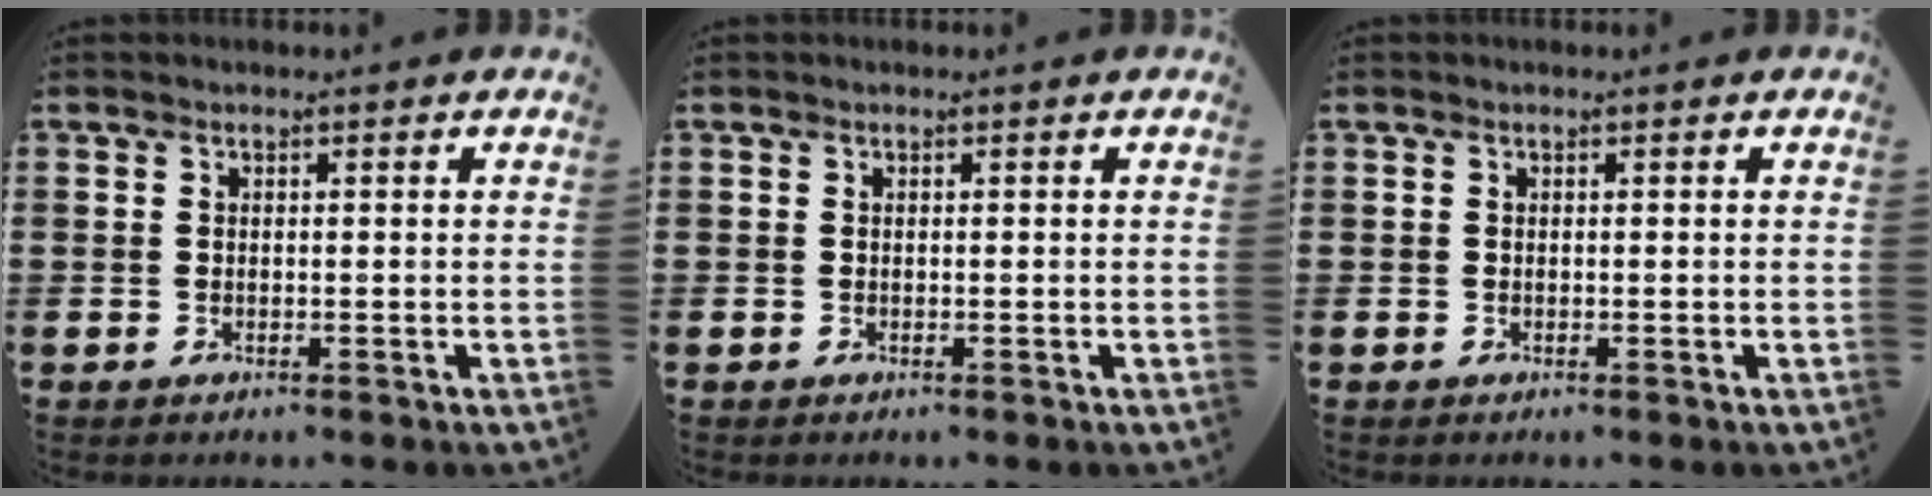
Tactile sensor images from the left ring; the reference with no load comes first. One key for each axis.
{"total": 0.0}
{"total": 0.0}